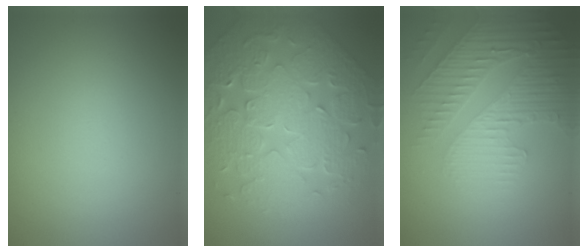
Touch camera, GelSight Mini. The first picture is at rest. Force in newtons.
{"total": 9.2, "press": 6.8, "slide": 6.2}
{"total": 4.3, "press": 4.1, "slide": 1.4}